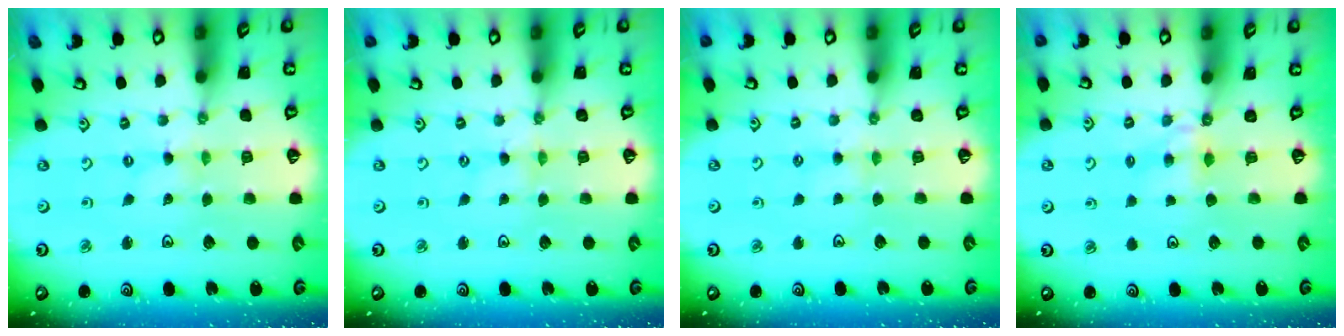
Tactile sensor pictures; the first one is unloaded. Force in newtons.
{"total": 0.0}
{"total": 2.5, "press": 2.4, "slide": 0.5}
{"total": 4.3, "press": 4.3, "slide": 0.4}